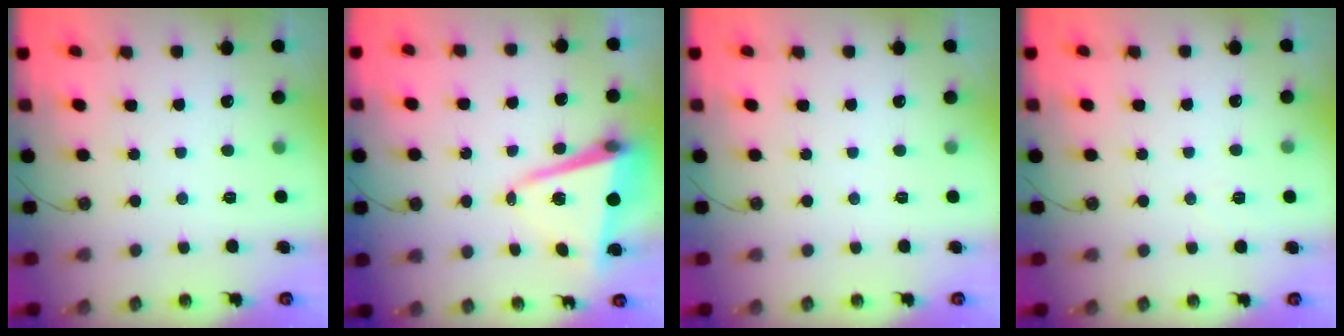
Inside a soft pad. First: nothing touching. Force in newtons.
{"total": 9.9, "press": 9.8, "slide": 1.6}
{"total": 0.0}
{"total": 6.3, "press": 4.7, "slide": 4.2}